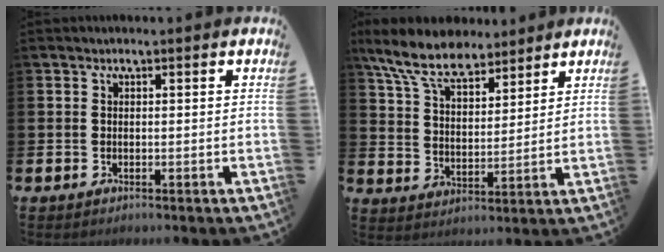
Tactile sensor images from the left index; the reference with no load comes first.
{"total": 9.1, "force": [8.0, 3.0, 3.2], "torque": [-0.099, -0.026, 0.148]}